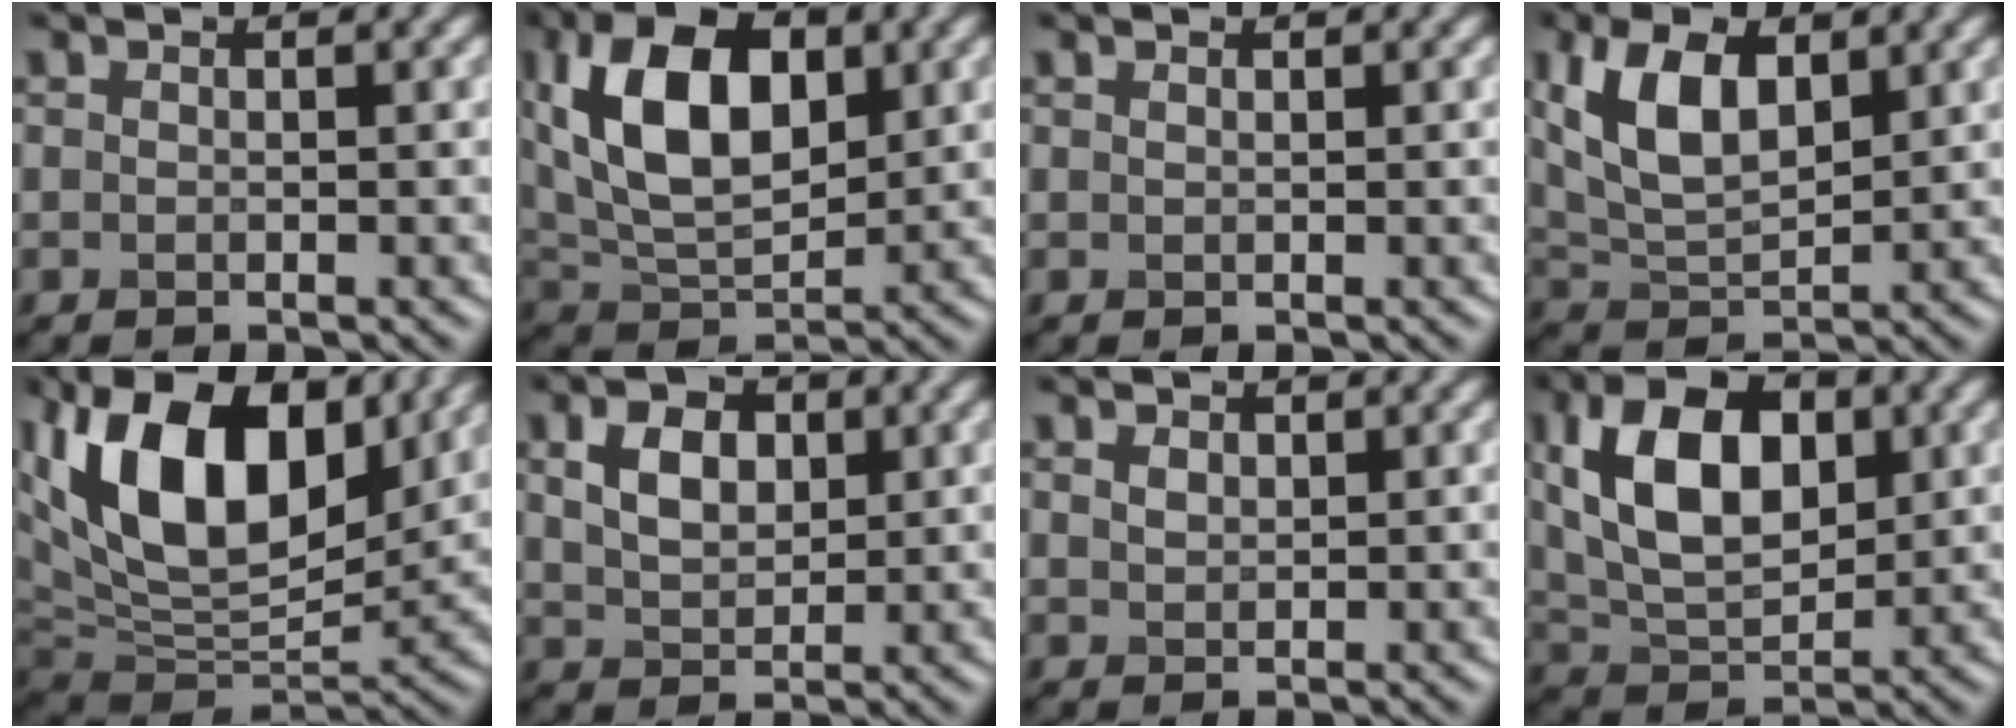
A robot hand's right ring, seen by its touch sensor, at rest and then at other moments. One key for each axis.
{"total": 12.3, "fx": 3.4, "fy": 6.9, "fz": 9.6, "tx": -0.178, "ty": 0.018, "tz": 0.054}
{"total": 0.0}
{"total": 8.0, "fx": 2.9, "fy": 4.1, "fz": 6.2, "tx": -0.135, "ty": 0.007, "tz": 0.053}
{"total": 15.3, "fx": 5.6, "fy": 8.5, "fz": 11.5, "tx": -0.202, "ty": 0.021, "tz": 0.090}
{"total": 4.4, "fx": 1.5, "fy": 2.8, "fz": 3.1, "tx": -0.061, "ty": 0.005, "tz": 0.026}
{"total": 1.2, "fx": 0.6, "fy": 0.8, "fz": 0.6, "tx": -0.012, "ty": 0.000, "tz": 0.013}
{"total": 10.8, "fx": 2.8, "fy": 6.2, "fz": 8.4, "tx": -0.159, "ty": 0.014, "tz": 0.042}